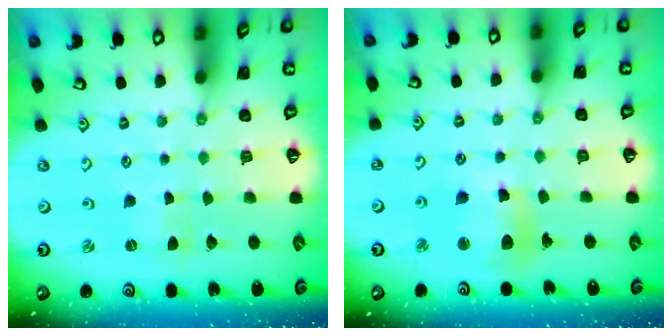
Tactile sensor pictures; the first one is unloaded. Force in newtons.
{"total": 11.6, "press": 11.4, "slide": 2.2}